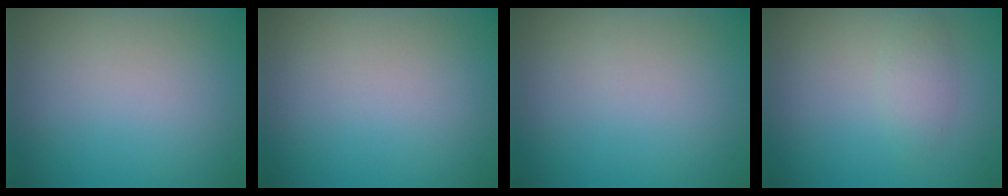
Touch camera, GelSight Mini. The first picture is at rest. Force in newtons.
{"total": 0.0}
{"total": 0.0}
{"total": 1.8, "press": 1.8, "slide": 0.2}